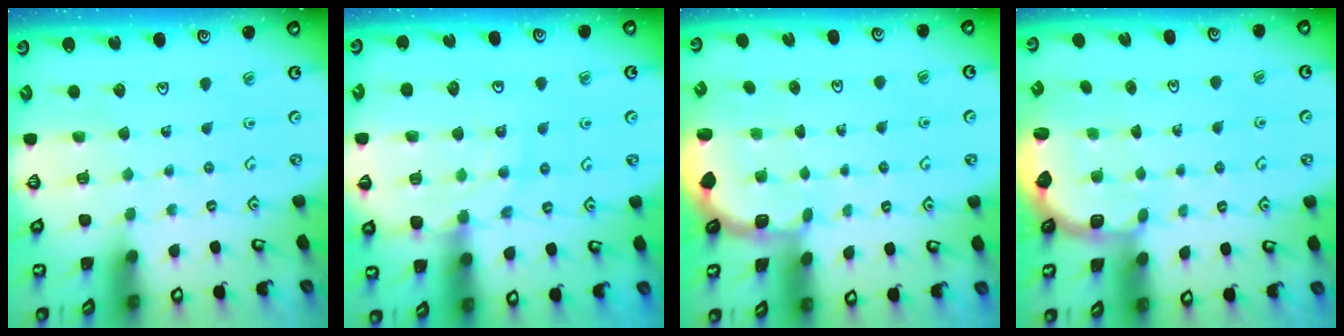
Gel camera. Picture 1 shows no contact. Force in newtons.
{"total": 15.2, "press": 14.8, "slide": 3.4}
{"total": 1.8, "press": 1.7, "slide": 0.7}
{"total": 2.6, "press": 2.1, "slide": 1.5}